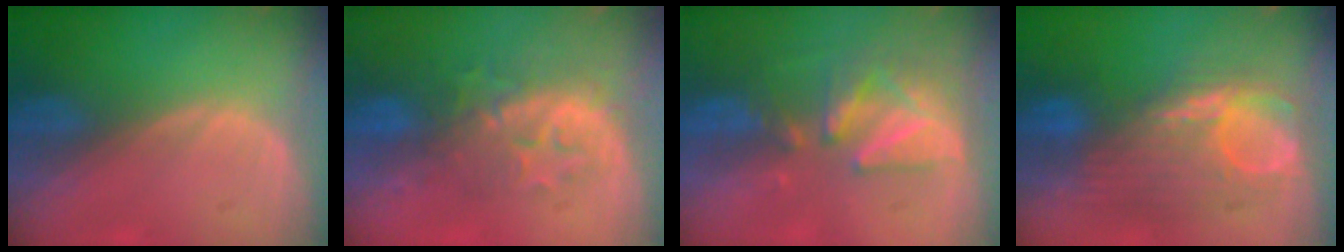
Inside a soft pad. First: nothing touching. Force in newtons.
{"total": 8.1, "press": 7.9, "slide": 1.7}
{"total": 8.6, "press": 7.7, "slide": 4.0}
{"total": 9.6, "press": 9.4, "slide": 2.1}